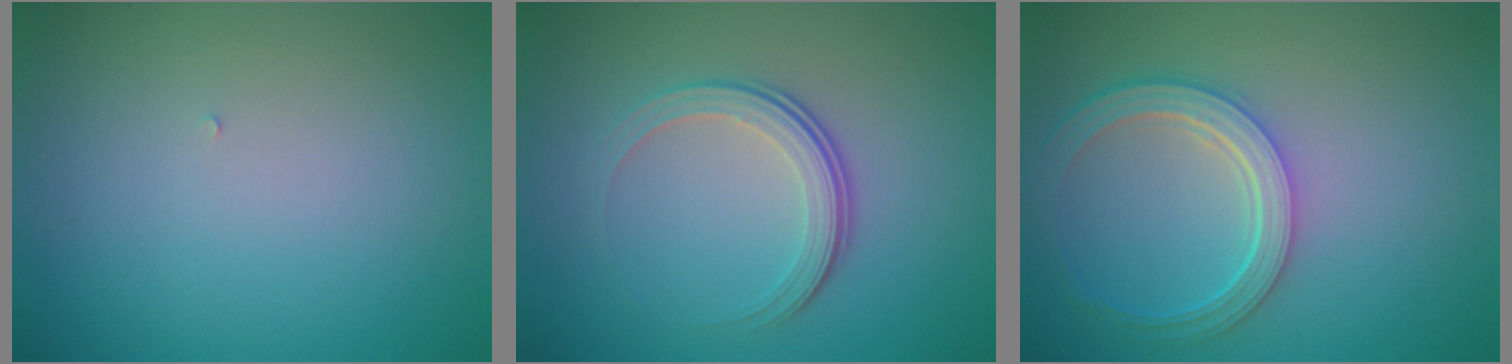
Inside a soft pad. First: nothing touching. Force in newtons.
{"total": 4.0, "press": 2.6, "slide": 3.0}
{"total": 4.6, "press": 3.7, "slide": 2.8}